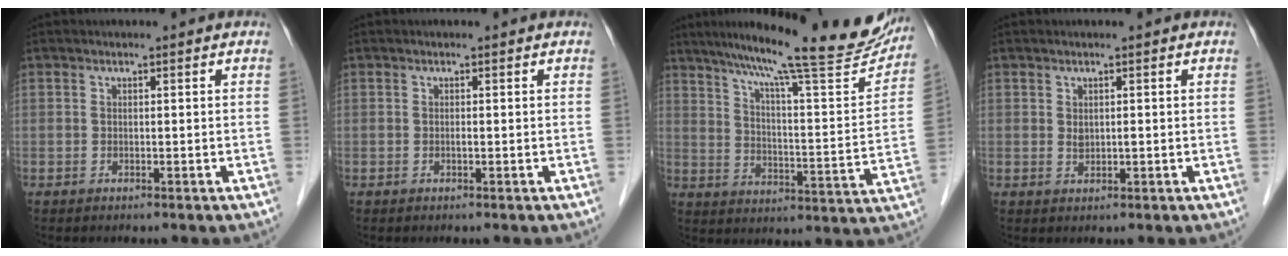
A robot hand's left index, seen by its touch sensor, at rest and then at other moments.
{"total": 0.0}
{"total": 23.9, "force": [20.6, 2.0, 12.1], "torque": [-0.186, -0.035, 0.275]}
{"total": 1.2, "force": [0.2, 0.6, 1.0], "torque": [-0.020, -0.002, 0.008]}